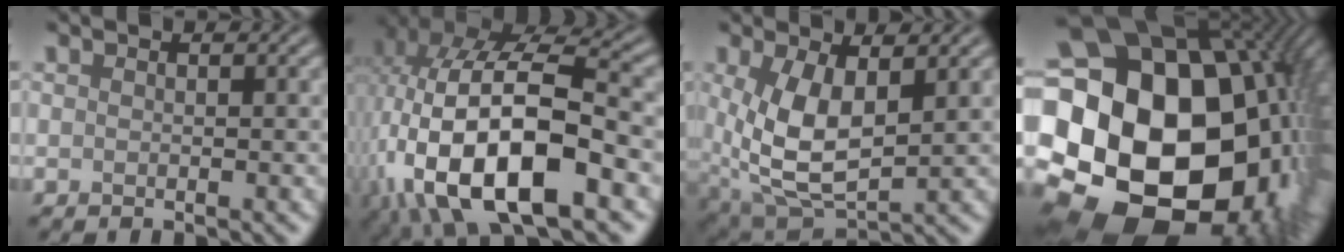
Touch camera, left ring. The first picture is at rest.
{"total": 16.1, "force": [-3.7, 7.9, 13.5], "torque": [-0.250, -0.005, -0.056]}
{"total": 7.2, "force": [0.9, 3.6, 6.2], "torque": [-0.144, -0.011, 0.022]}
{"total": 24.8, "force": [-2.6, 18.8, 15.9], "torque": [-0.276, -0.024, -0.073]}